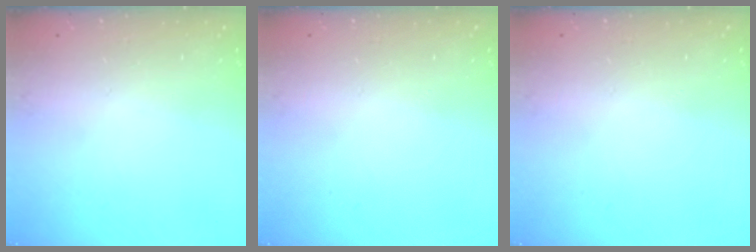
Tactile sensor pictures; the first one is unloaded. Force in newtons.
{"total": 0.0}
{"total": 0.0}